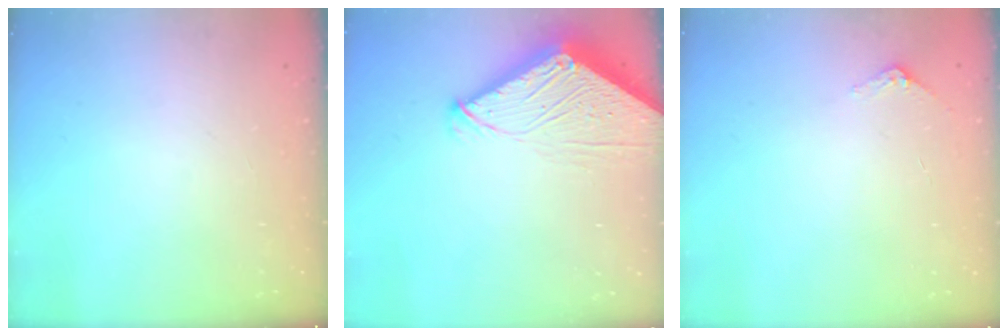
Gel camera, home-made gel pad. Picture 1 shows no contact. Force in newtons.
{"total": 7.1, "press": 7.1, "slide": 0.8}
{"total": 2.9, "press": 2.9, "slide": 0.2}